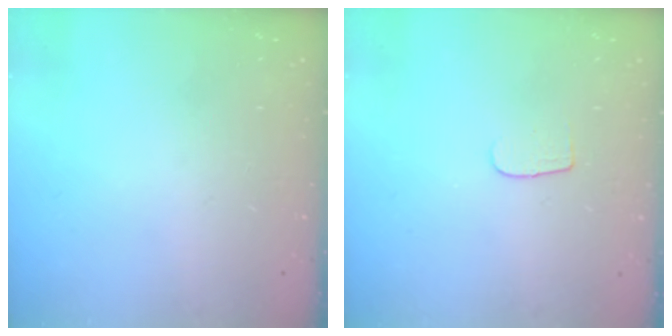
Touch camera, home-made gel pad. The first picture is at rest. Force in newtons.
{"total": 4.8, "press": 4.8, "slide": 0.5}